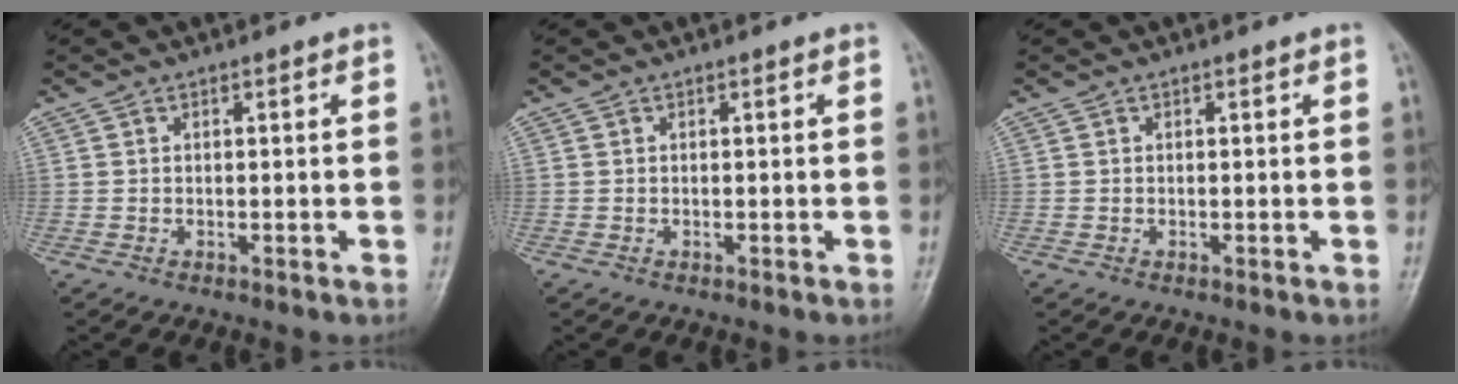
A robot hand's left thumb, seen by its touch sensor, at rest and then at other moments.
{"total": 0.0}
{"total": 0.0}